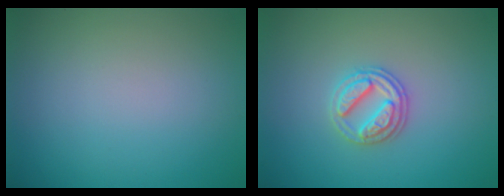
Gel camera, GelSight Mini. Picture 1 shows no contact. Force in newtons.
{"total": 2.9, "press": 2.8, "slide": 0.9}